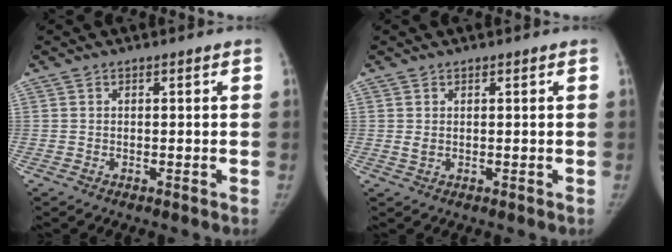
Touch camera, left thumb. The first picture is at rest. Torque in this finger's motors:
{"motor_torque": [-0.30, 0.25, 0.41, -0.21, 0.00]}